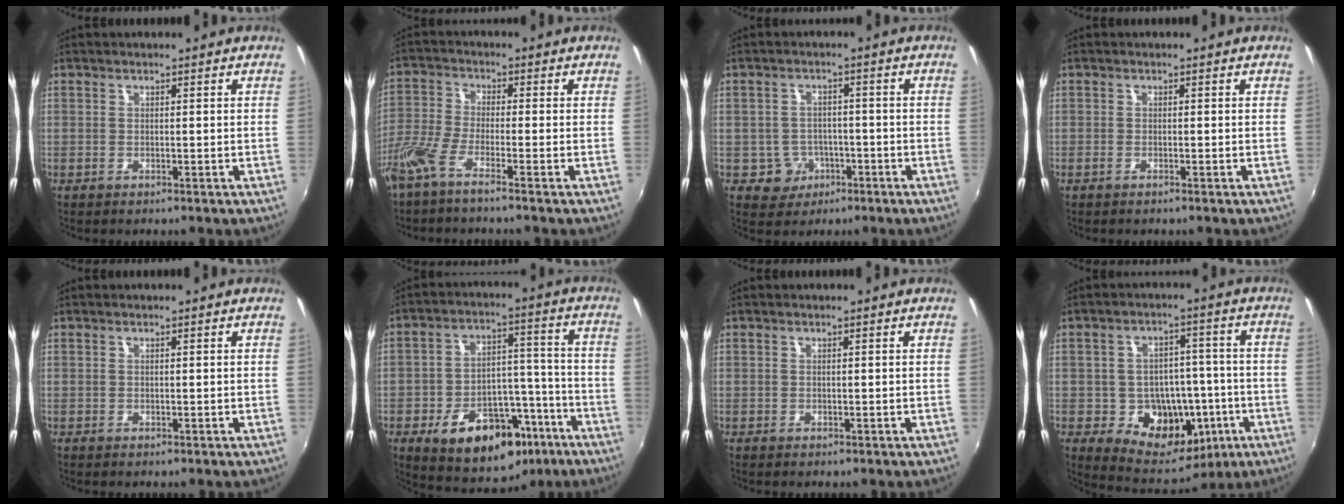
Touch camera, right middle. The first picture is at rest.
{"total": 5.8, "force": [-3.9, 0.2, 4.2], "torque": [-0.101, -0.007, -0.085]}
{"total": 4.5, "force": [-1.9, 3.9, 0.7], "torque": [-0.023, 0.010, -0.021]}
{"total": 0.6, "force": [-0.5, -0.1, 0.4], "torque": [-0.006, -0.001, -0.012]}
{"total": 0.0}
{"total": 17.9, "force": [-10.2, 10.5, 10.3], "torque": [-0.182, 0.026, -0.129]}
{"total": 0.0}
{"total": 13.5, "force": [-3.9, 10.8, 7.2], "torque": [-0.129, 0.019, -0.036]}